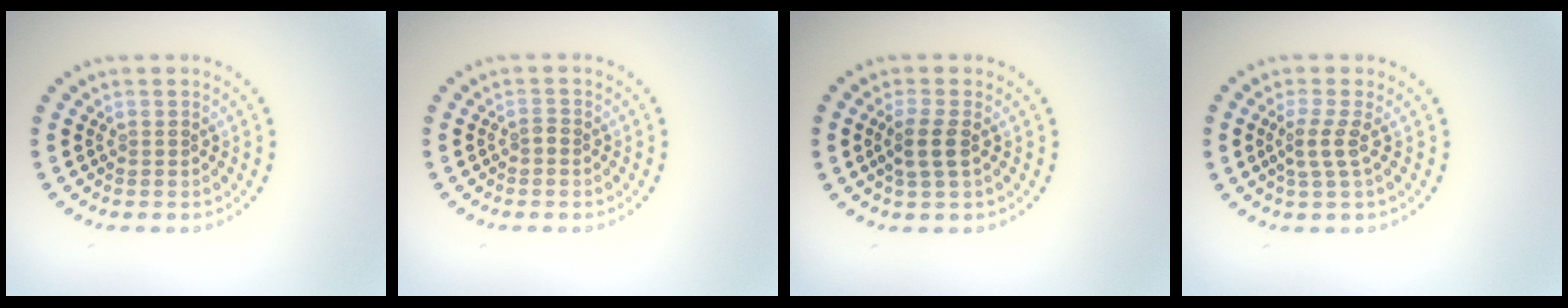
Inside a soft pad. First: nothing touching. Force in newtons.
{"total": 0.6, "press": 0.4, "slide": 0.4}
{"total": 2.2, "press": 2.1, "slide": 0.8}
{"total": 1.9, "press": 1.5, "slide": 1.2}